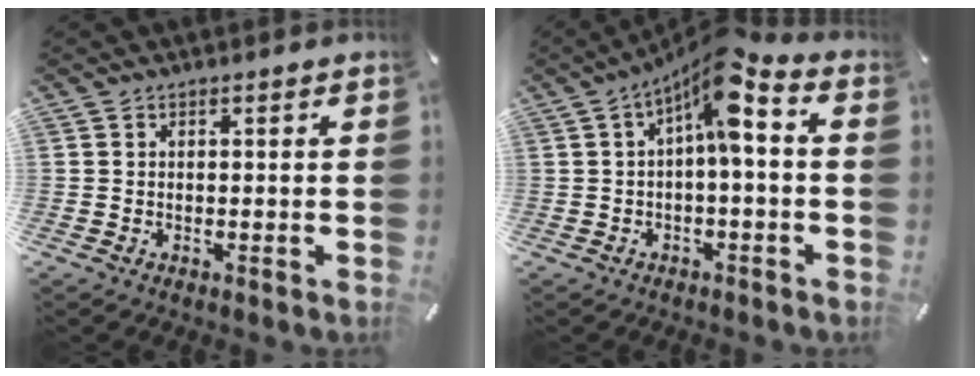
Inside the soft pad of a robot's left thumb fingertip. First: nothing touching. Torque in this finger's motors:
{"motor_torque": [1.72, 1.84, 0.80, 0.57, 0.17]}